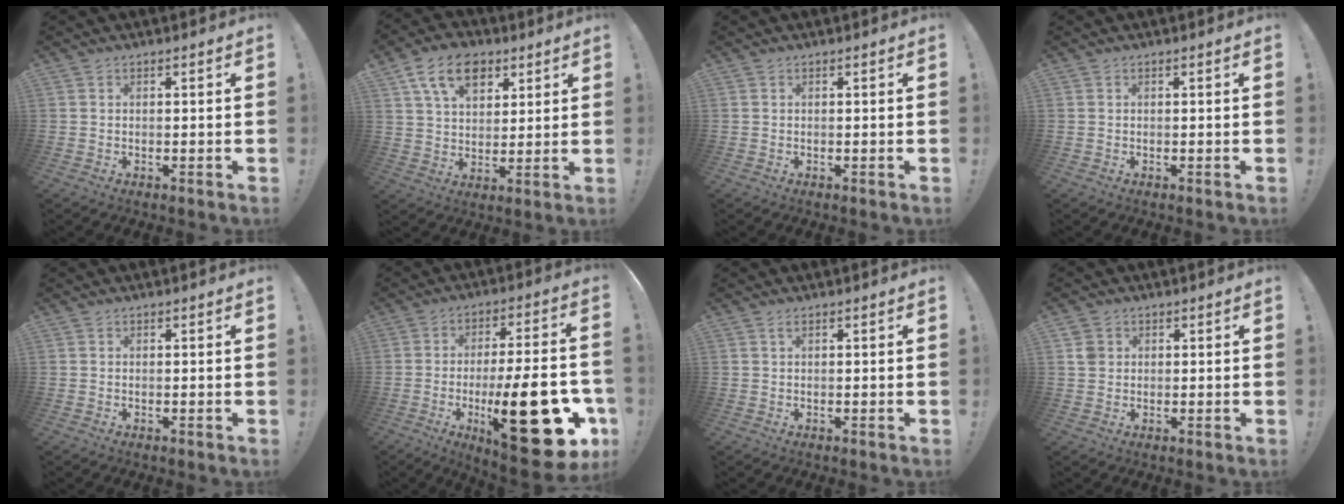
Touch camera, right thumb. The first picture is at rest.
{"total": 13.6, "force": [6.9, 9.0, 7.6], "torque": [-0.119, -0.016, 0.130]}
{"total": 0.0}
{"total": 0.0}
{"total": 0.0}
{"total": 28.8, "force": [-8.7, 9.2, 25.9], "torque": [-0.383, 0.037, -0.119]}
{"total": 0.8, "force": [0.3, 0.2, 0.7], "torque": [-0.017, 0.002, 0.006]}
{"total": 3.1, "force": [1.2, 2.6, 1.1], "torque": [-0.010, -0.001, 0.021]}